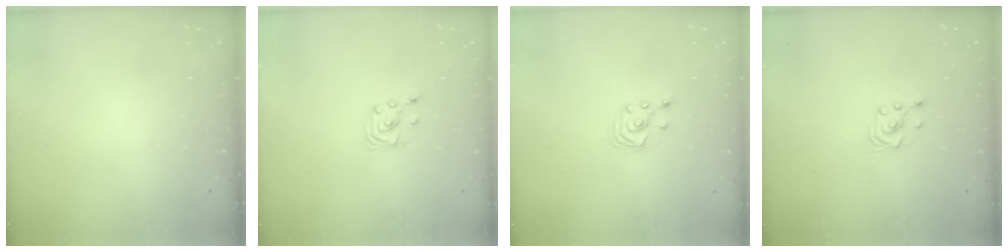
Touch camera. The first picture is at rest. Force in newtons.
{"total": 2.5, "press": 2.5, "slide": 0.2}
{"total": 2.1, "press": 2.1, "slide": 0.3}
{"total": 2.6, "press": 2.4, "slide": 1.0}